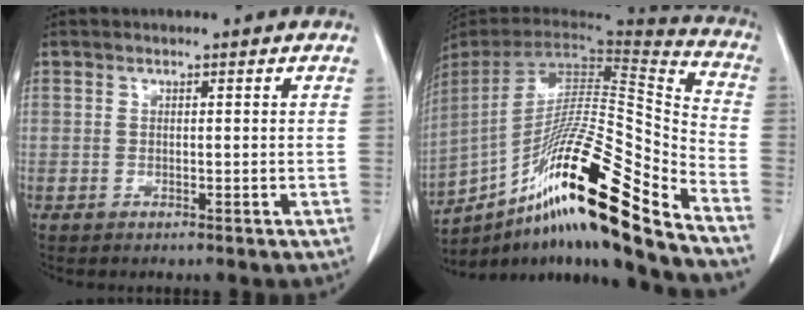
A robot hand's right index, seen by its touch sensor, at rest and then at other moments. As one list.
[{"total": 27.6, "force": [-17.5, 1.7, 21.3], "torque": [-0.342, -0.015, -0.305]}]